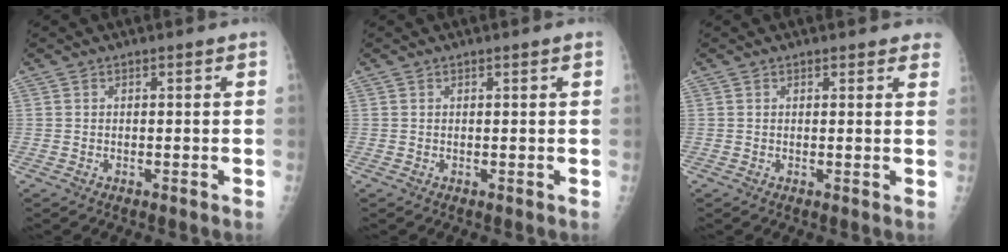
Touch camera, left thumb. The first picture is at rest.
{"total": 0.5, "force": [0.4, 0.0, 0.3], "torque": [-0.010, -0.002, 0.008]}
{"total": 3.4, "force": [3.1, 1.1, 0.9], "torque": [0.018, -0.009, 0.020]}